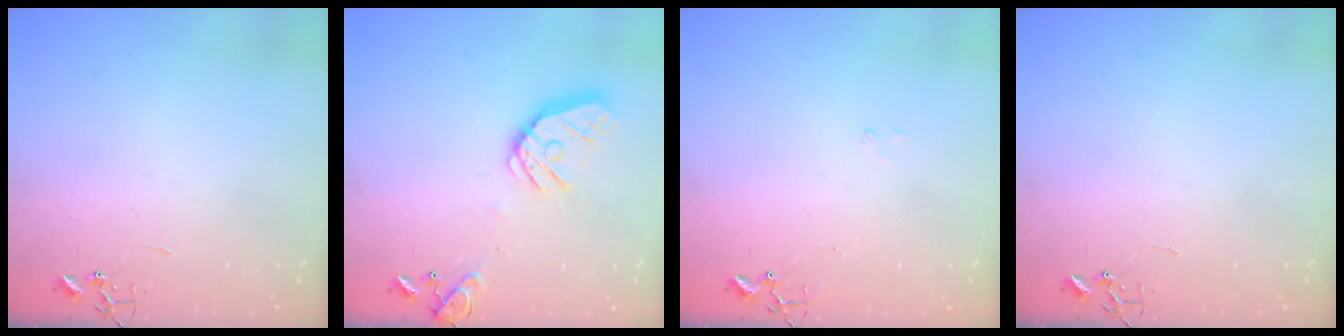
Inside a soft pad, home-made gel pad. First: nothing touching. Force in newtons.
{"total": 15.8, "press": 15.5, "slide": 2.5}
{"total": 8.6, "press": 8.5, "slide": 0.7}
{"total": 0.0}